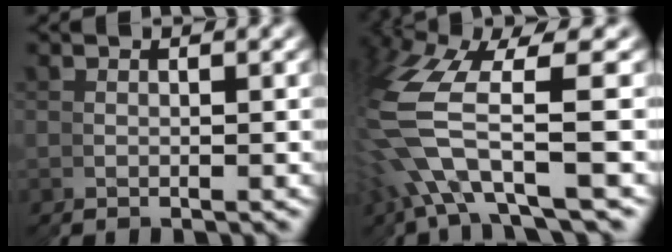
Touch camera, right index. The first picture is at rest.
{"total": 5.1, "force": [1.7, 2.9, 3.8], "torque": [-0.126, 0.013, 0.019]}